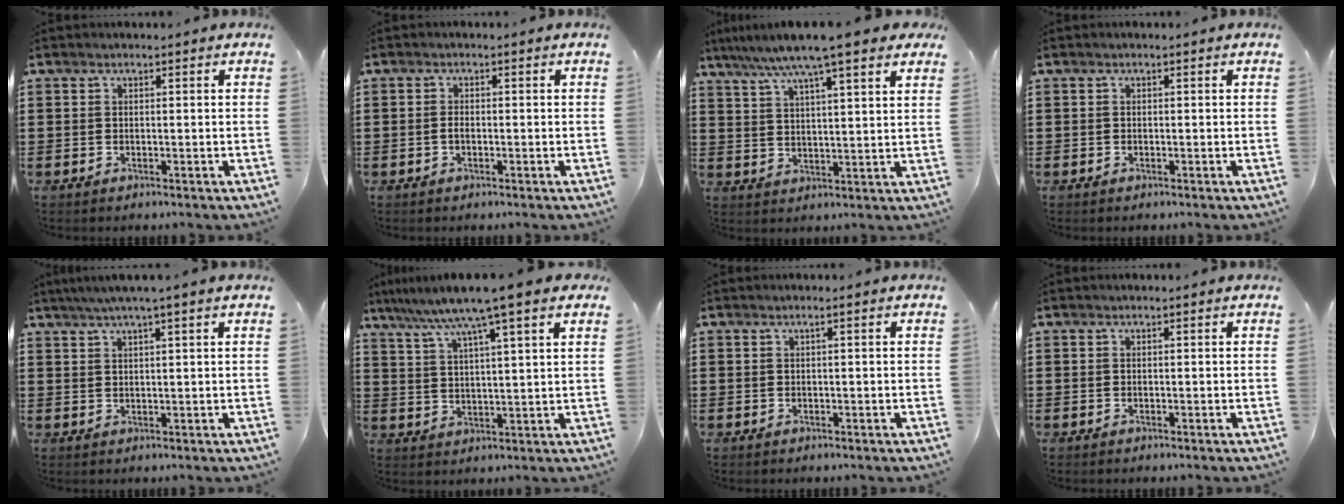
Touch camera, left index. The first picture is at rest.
{"total": 1.2, "force": [-0.4, 0.5, 1.1], "torque": [-0.030, -0.004, -0.009]}
{"total": 8.5, "force": [6.8, 0.3, 5.1], "torque": [-0.120, -0.017, 0.117]}
{"total": 0.0}
{"total": 2.5, "force": [1.6, -0.5, 1.9], "torque": [-0.037, 0.002, 0.028]}
{"total": 8.1, "force": [6.2, -0.3, 5.2], "torque": [-0.122, -0.025, 0.101]}
{"total": 0.7, "force": [-0.1, -0.1, 0.7], "torque": [-0.010, -0.004, -0.002]}
{"total": 0.0}